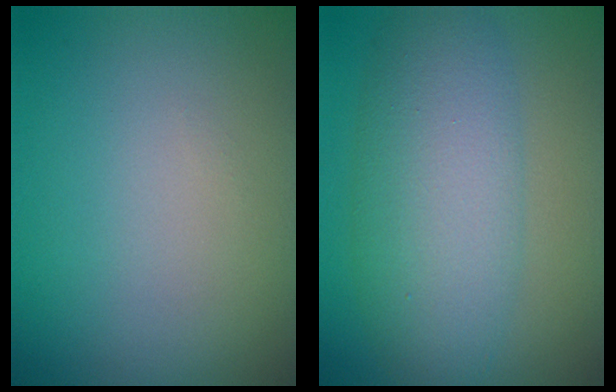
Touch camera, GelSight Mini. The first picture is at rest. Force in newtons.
{"total": 7.1, "press": 7.1, "slide": 0.0}